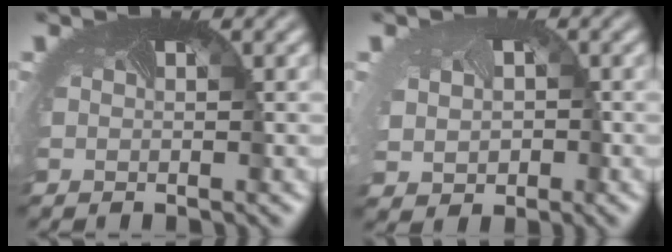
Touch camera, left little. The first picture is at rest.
{"total": 3.0, "force": [-0.3, 2.7, 1.4], "torque": [-0.040, -0.015, 0.000]}